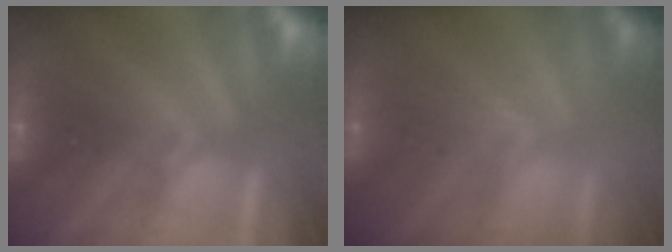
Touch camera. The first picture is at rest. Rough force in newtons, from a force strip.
{"total": 2.8}